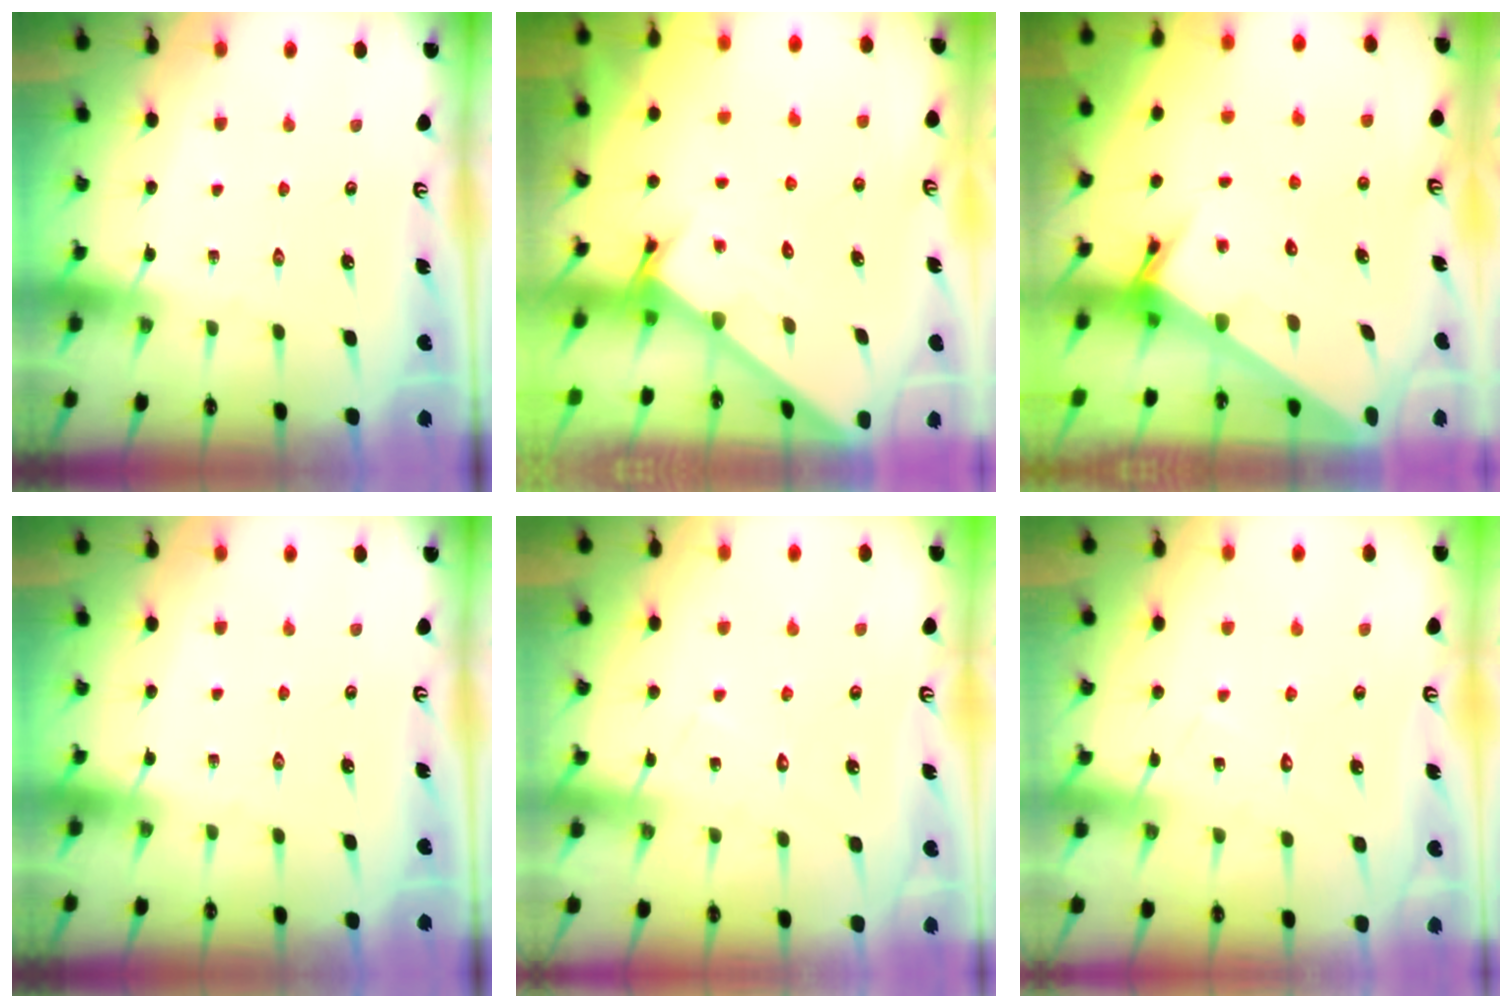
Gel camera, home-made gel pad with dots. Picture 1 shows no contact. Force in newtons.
{"total": 1.6, "press": 1.6, "slide": 0.1}
{"total": 3.7, "press": 3.7, "slide": 0.2}
{"total": 0.0}
{"total": 6.4, "press": 6.4, "slide": 0.1}
{"total": 6.1, "press": 6.1, "slide": 0.1}